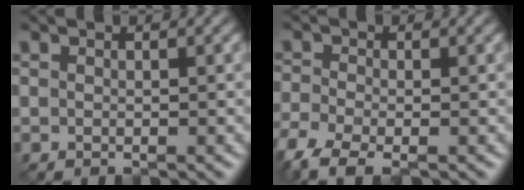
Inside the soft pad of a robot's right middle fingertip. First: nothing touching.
{"total": 5.0, "force": [-3.3, 2.1, 3.1], "torque": [-0.077, -0.013, -0.078]}